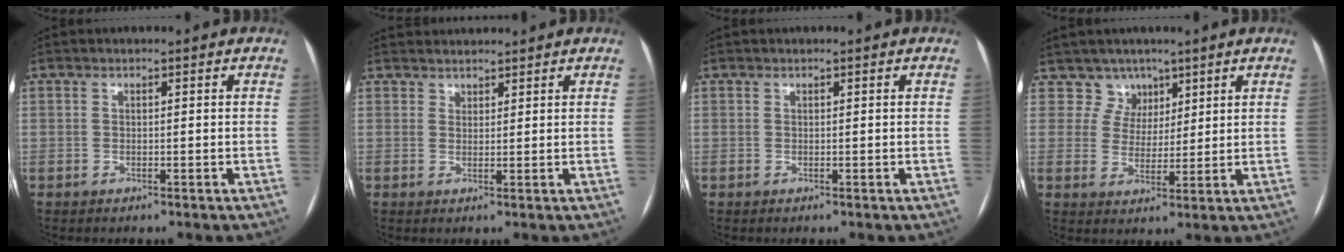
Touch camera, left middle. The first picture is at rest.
{"total": 3.2, "force": [3.0, 1.0, 0.0], "torque": [0.007, 0.023, 0.050]}
{"total": 0.0}
{"total": 4.6, "force": [3.2, 3.3, -0.6], "torque": [0.021, -0.004, 0.056]}